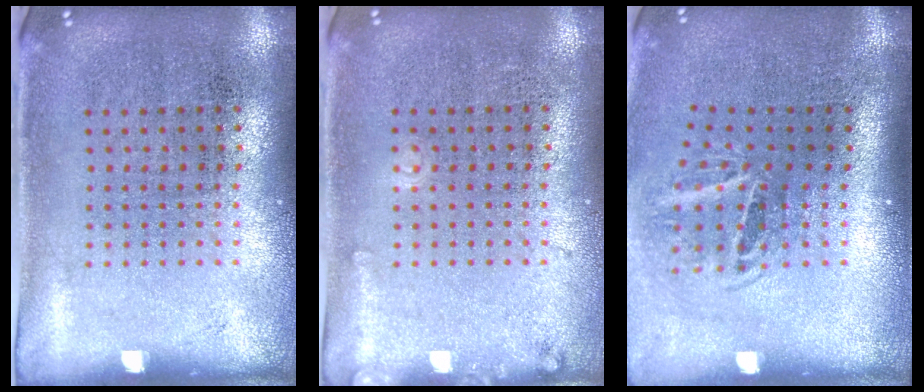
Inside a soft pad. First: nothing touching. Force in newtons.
{"total": 1.0, "press": 1.0, "slide": 0.1}
{"total": 1.9, "press": 1.3, "slide": 1.4}